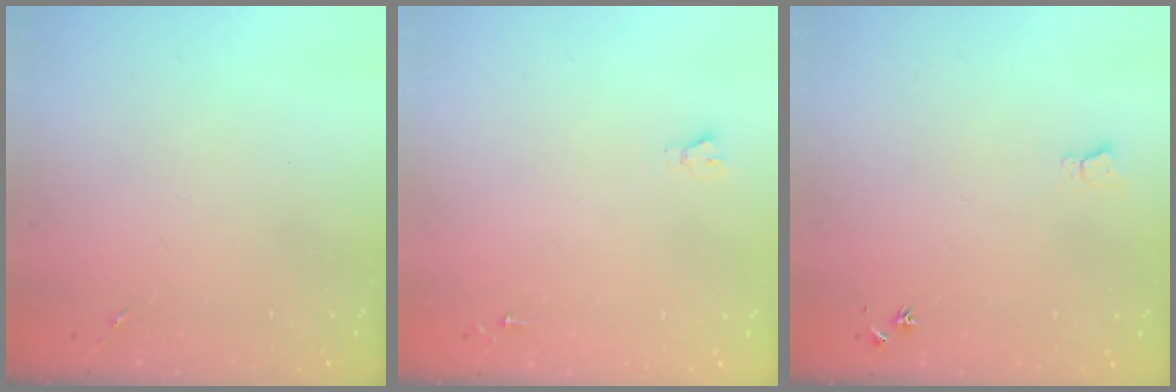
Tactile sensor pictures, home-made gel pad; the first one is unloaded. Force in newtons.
{"total": 1.9, "press": 1.9, "slide": 0.2}
{"total": 3.9, "press": 3.9, "slide": 0.4}